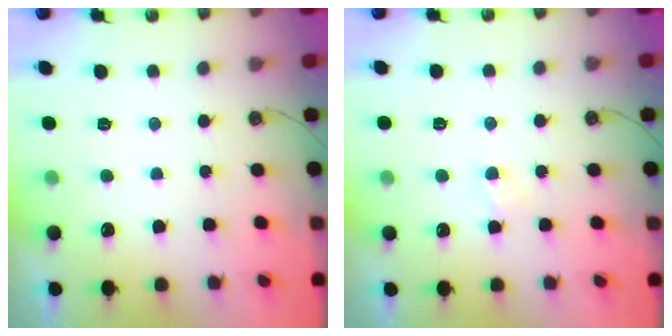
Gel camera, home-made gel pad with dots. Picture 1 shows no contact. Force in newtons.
{"total": 2.7, "press": 2.6, "slide": 0.4}